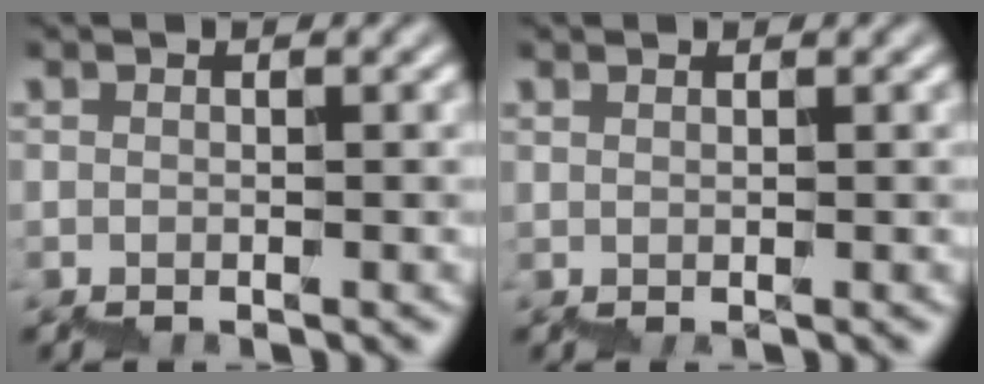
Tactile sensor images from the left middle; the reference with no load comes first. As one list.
[{"total": 0.6, "force": [0.5, 0.1, 0.3], "torque": [0.004, -0.003, 0.009]}]